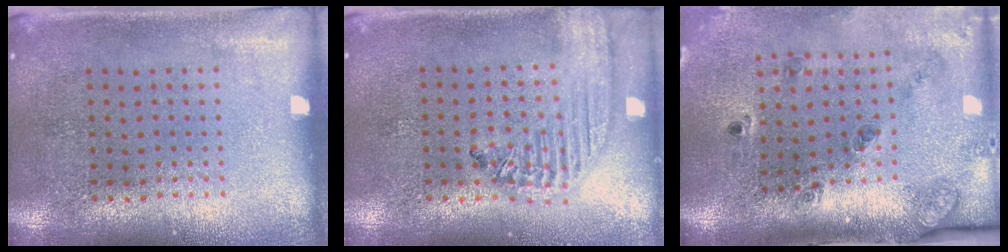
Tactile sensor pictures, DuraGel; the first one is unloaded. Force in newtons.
{"total": 2.0, "press": 1.8, "slide": 0.9}
{"total": 1.8, "press": 1.5, "slide": 1.0}